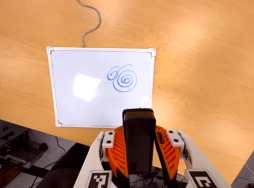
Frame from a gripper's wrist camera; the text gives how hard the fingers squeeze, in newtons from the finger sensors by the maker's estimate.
{"total": 7.8, "left": 6.3, "right": 9.3}